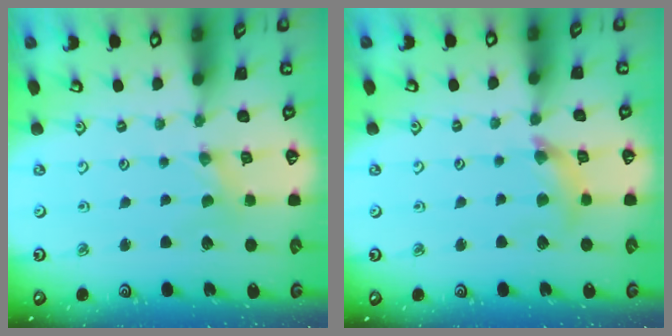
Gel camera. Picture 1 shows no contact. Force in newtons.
{"total": 7.5, "press": 7.5, "slide": 0.7}